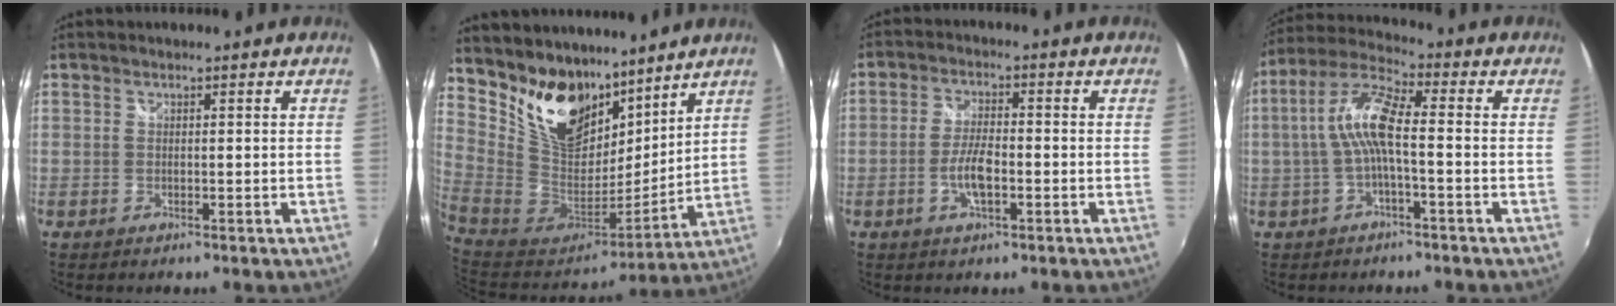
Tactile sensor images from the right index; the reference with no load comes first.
{"total": 22.1, "force": [15.2, 13.0, 9.4], "torque": [-0.230, 0.010, 0.295]}
{"total": 5.7, "force": [-2.0, 1.8, 5.0], "torque": [-0.103, 0.002, -0.037]}
{"total": 8.7, "force": [-0.8, 1.8, 8.5], "torque": [-0.182, 0.017, -0.015]}